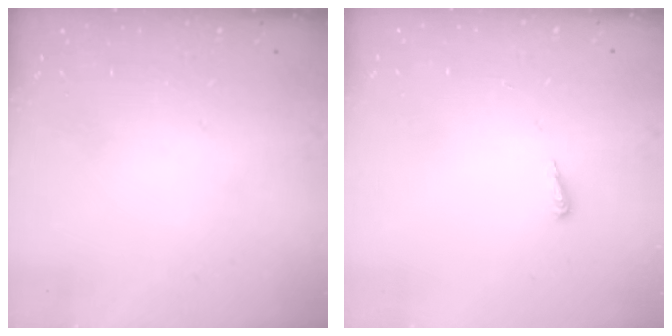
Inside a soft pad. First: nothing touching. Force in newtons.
{"total": 4.1, "press": 4.0, "slide": 0.8}